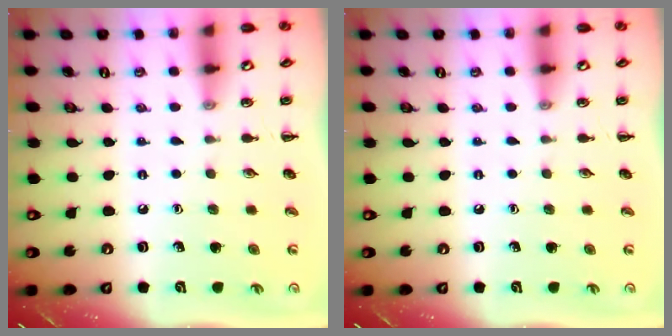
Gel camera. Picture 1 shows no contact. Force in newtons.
{"total": 0.0}